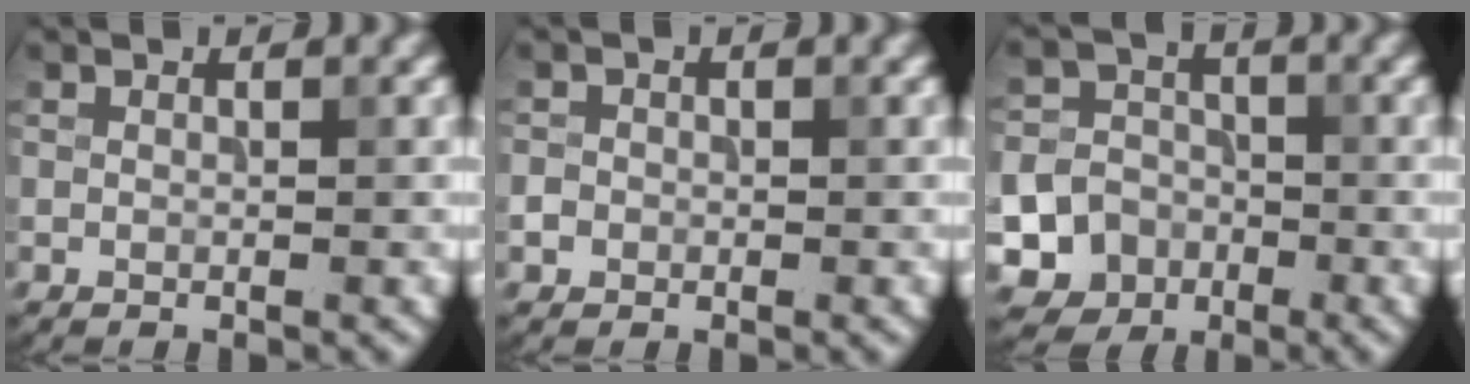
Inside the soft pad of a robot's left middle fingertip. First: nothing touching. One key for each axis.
{"total": 1.0, "fx": -0.4, "fy": 0.9, "fz": 0.2, "tx": 0.001, "ty": -0.001, "tz": -0.008}
{"total": 7.6, "fx": -3.7, "fy": 6.5, "fz": 1.5, "tx": -0.010, "ty": -0.014, "tz": -0.080}